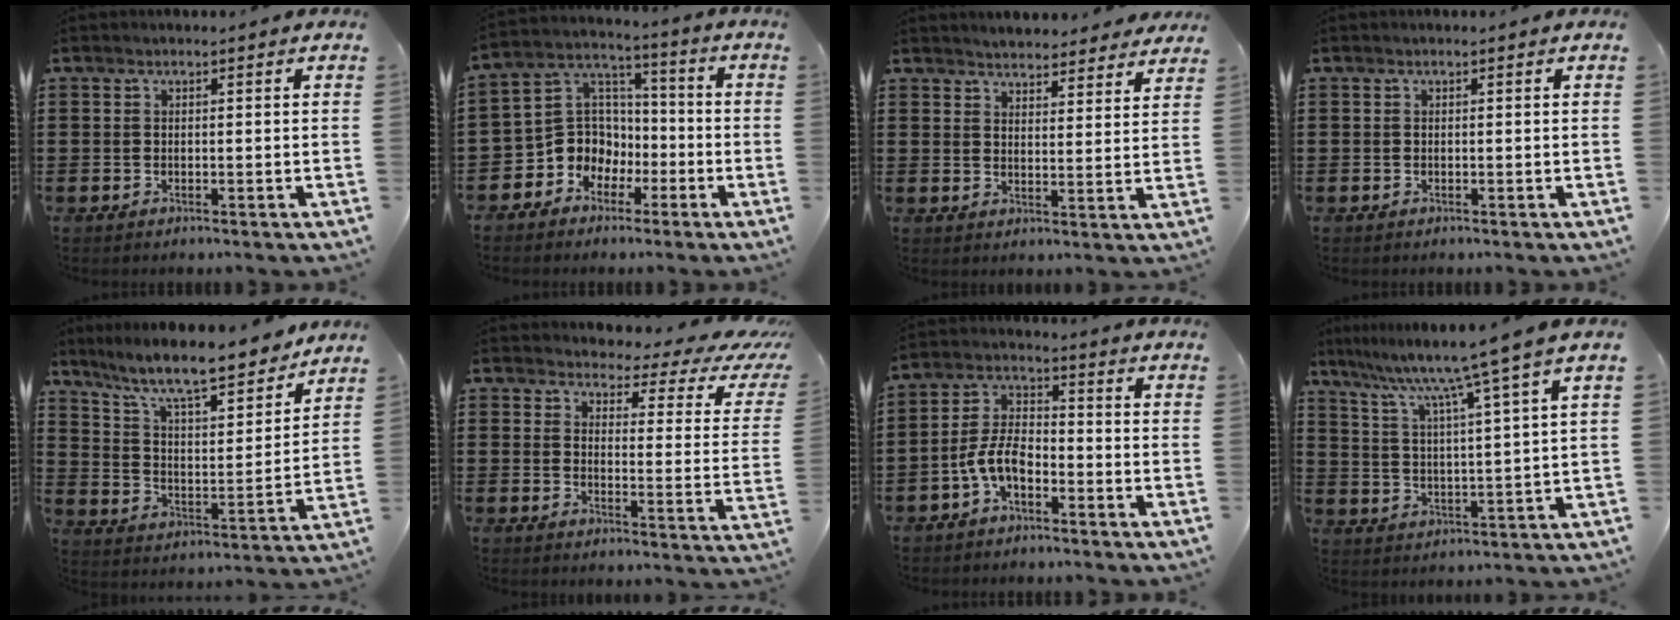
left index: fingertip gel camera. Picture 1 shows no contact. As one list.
[{"total": 8.4, "force": [-3.1, 7.7, 1.3], "torque": [-0.078, -0.001, -0.063]}, {"total": 3.9, "force": [3.9, 0.3, 0.0], "torque": [-0.006, -0.022, 0.070]}, {"total": 0.0}, {"total": 9.8, "force": [8.5, 0.8, 4.6], "torque": [-0.124, -0.051, 0.144]}, {"total": 4.0, "force": [3.2, 1.0, 2.1], "torque": [-0.046, -0.026, 0.046]}, {"total": 6.2, "force": [-3.4, 2.9, 4.3], "torque": [-0.108, 0.003, -0.073]}, {"total": 8.6, "force": [6.8, -1.8, 4.9], "torque": [-0.121, -0.044, 0.103]}]